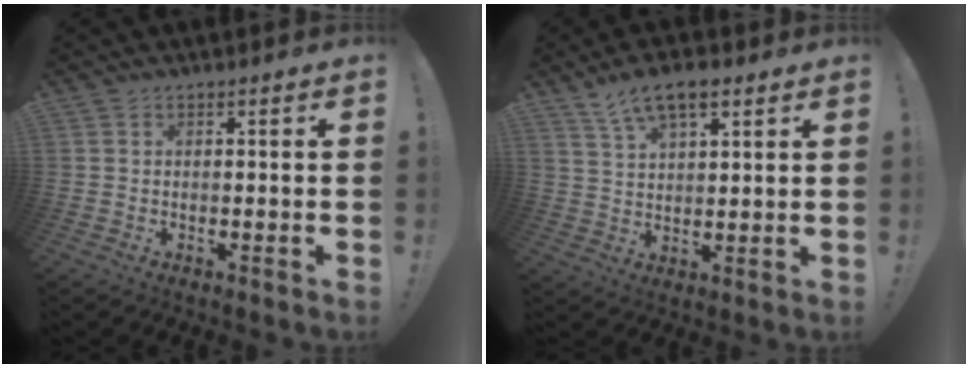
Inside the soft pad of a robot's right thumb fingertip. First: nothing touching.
{"total": 8.5, "force": [5.3, 3.4, 5.7], "torque": [-0.101, -0.014, 0.099]}